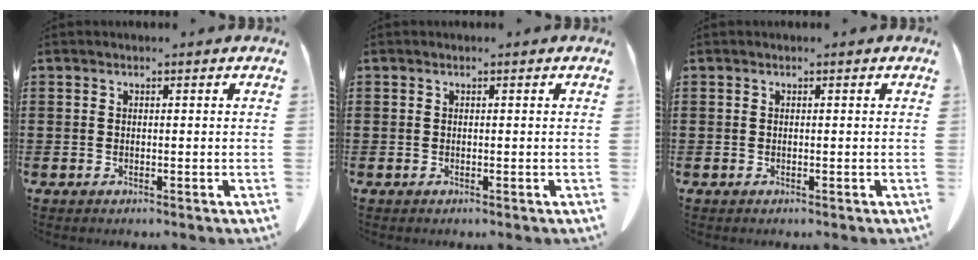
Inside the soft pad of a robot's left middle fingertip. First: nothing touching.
{"total": 0.0}
{"total": 0.0}